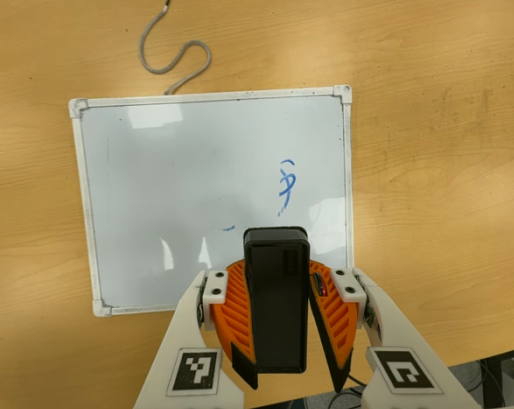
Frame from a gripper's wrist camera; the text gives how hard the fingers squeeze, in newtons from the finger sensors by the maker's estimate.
{"total": 10.9, "left": 10.1, "right": 11.7}